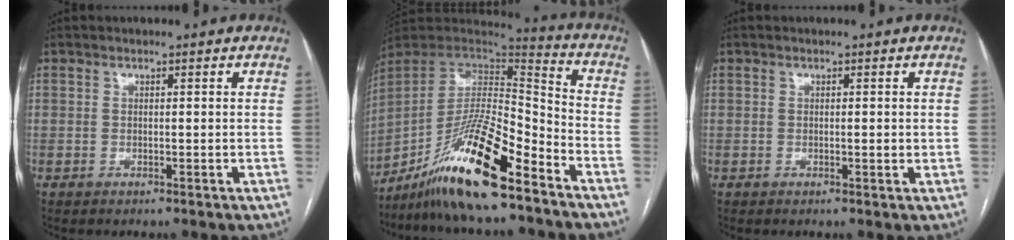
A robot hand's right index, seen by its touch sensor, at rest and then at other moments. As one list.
[{"total": 18.2, "force": [-12.3, 2.4, 13.2], "torque": [-0.267, -0.010, -0.222]}, {"total": 0.9, "force": [0.0, 0.2, 0.9], "torque": [-0.015, 0.000, 0.003]}]